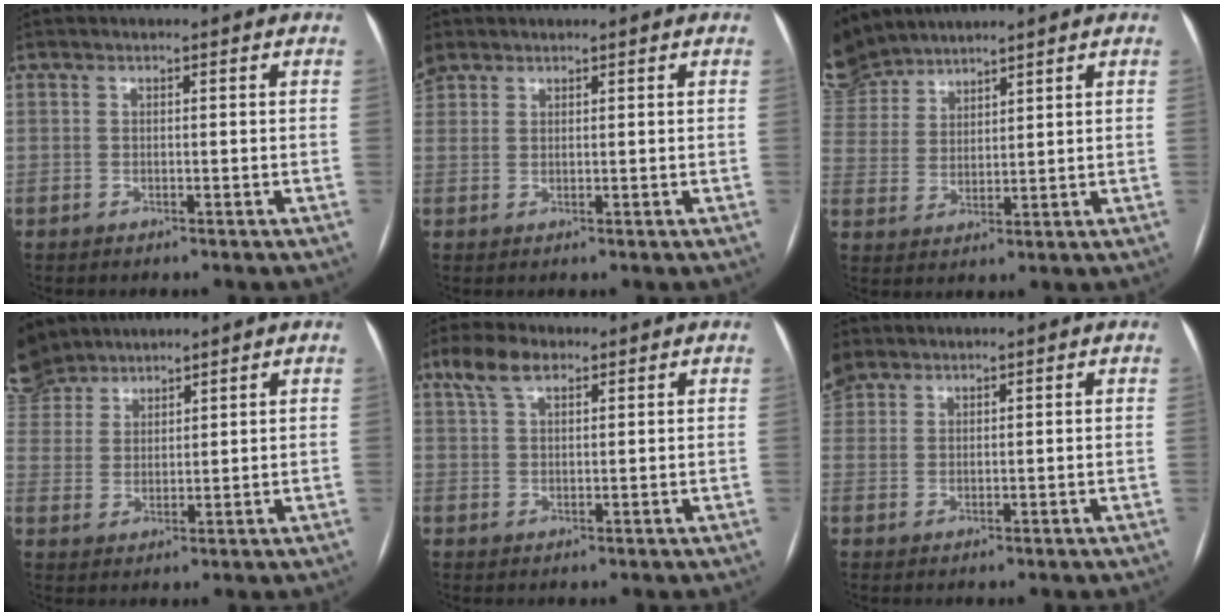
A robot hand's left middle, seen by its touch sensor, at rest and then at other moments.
{"total": 1.3, "force": [1.3, 0.2, -0.1], "torque": [-0.012, 0.004, 0.038]}
{"total": 10.1, "force": [9.7, 2.1, 1.9], "torque": [-0.073, 0.002, 0.216]}
{"total": 10.2, "force": [9.5, 3.4, 1.8], "torque": [-0.072, 0.007, 0.205]}
{"total": 5.1, "force": [3.3, 2.1, 3.2], "torque": [-0.073, 0.024, 0.067]}
{"total": 3.6, "force": [3.1, 1.8, 0.7], "torque": [-0.040, 0.006, 0.072]}